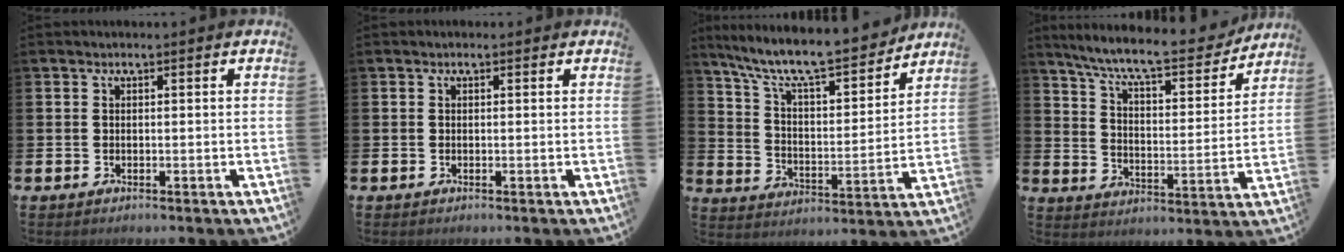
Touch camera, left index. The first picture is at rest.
{"total": 0.0}
{"total": 10.2, "force": [9.1, 1.8, 4.2], "torque": [-0.116, -0.064, 0.152]}
{"total": 9.6, "force": [8.6, 1.4, 3.9], "torque": [-0.108, -0.056, 0.146]}